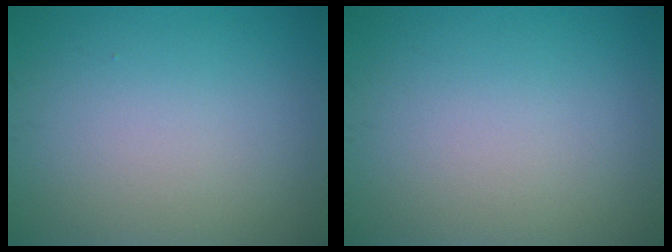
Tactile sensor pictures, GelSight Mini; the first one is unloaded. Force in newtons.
{"total": 0.0}